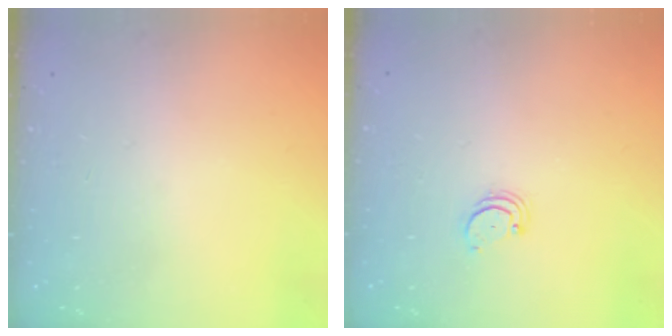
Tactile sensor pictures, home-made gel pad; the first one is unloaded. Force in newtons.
{"total": 2.2, "press": 2.2, "slide": 0.2}